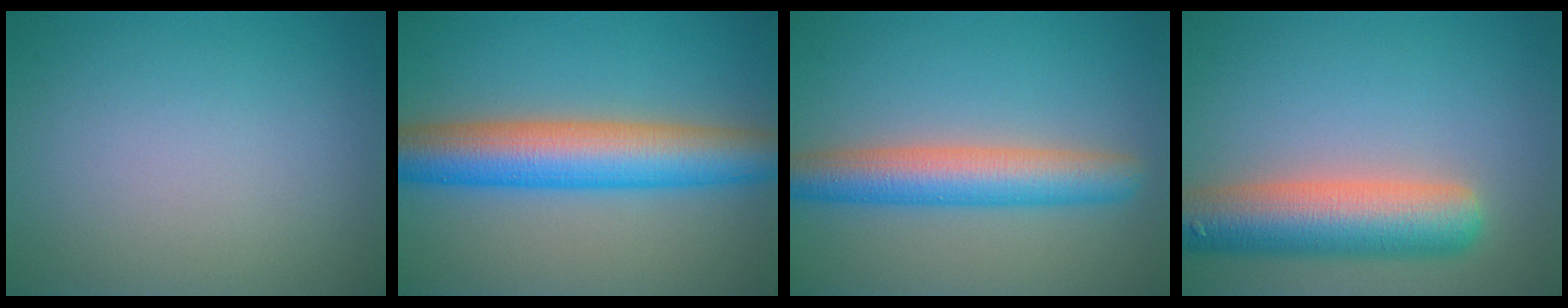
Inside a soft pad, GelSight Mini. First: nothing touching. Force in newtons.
{"total": 8.9, "press": 8.9, "slide": 0.3}
{"total": 5.9, "press": 5.9, "slide": 0.1}
{"total": 8.5, "press": 8.5, "slide": 0.4}